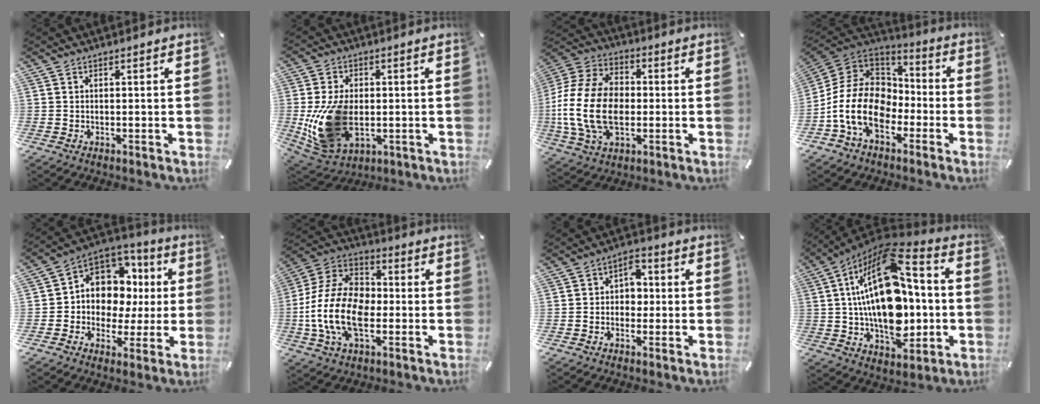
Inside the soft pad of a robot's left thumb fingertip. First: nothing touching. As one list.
[{"total": 17.2, "force": [-1.7, 11.7, 12.5], "torque": [-0.271, -0.004, -0.026]}, {"total": 19.2, "force": [-2.6, 13.5, 13.5], "torque": [-0.308, 0.013, -0.048]}, {"total": 17.2, "force": [-5.9, 12.5, 10.2], "torque": [-0.224, 0.030, -0.100]}, {"total": 10.4, "force": [2.6, 9.5, 3.4], "torque": [-0.064, -0.033, 0.057]}, {"total": 17.2, "force": [-4.5, 11.5, 12.0], "torque": [-0.272, 0.021, -0.084]}, {"total": 5.3, "force": [-0.3, 4.3, 3.2], "torque": [-0.042, 0.002, -0.012]}, {"total": 26.6, "force": [2.5, 15.6, 21.4], "torque": [-0.383, -0.022, 0.043]}]